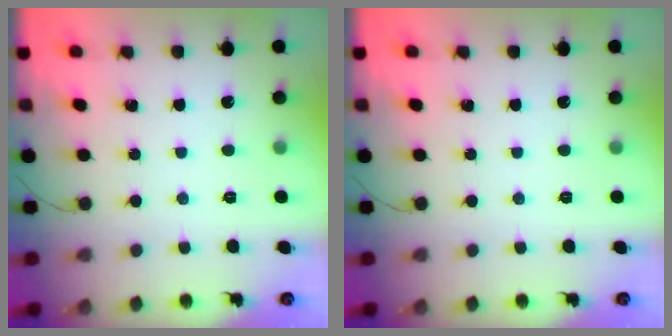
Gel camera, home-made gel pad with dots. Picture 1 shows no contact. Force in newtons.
{"total": 0.0}